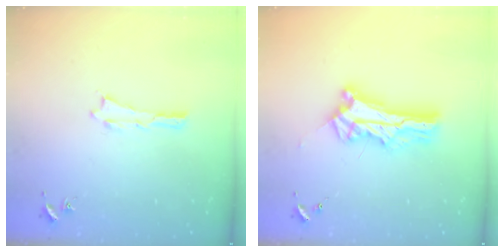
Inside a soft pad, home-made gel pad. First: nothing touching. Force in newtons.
{"total": 10.1, "press": 10.0, "slide": 0.9}